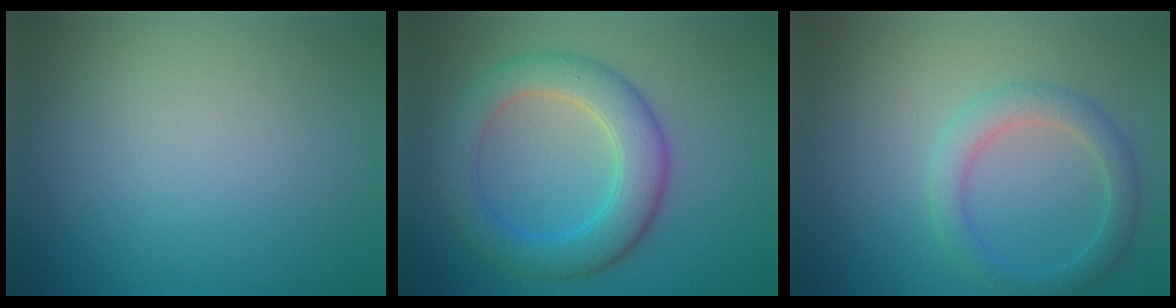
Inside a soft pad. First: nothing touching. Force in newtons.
{"total": 5.7, "press": 5.7, "slide": 0.1}
{"total": 2.8, "press": 2.8, "slide": 0.0}